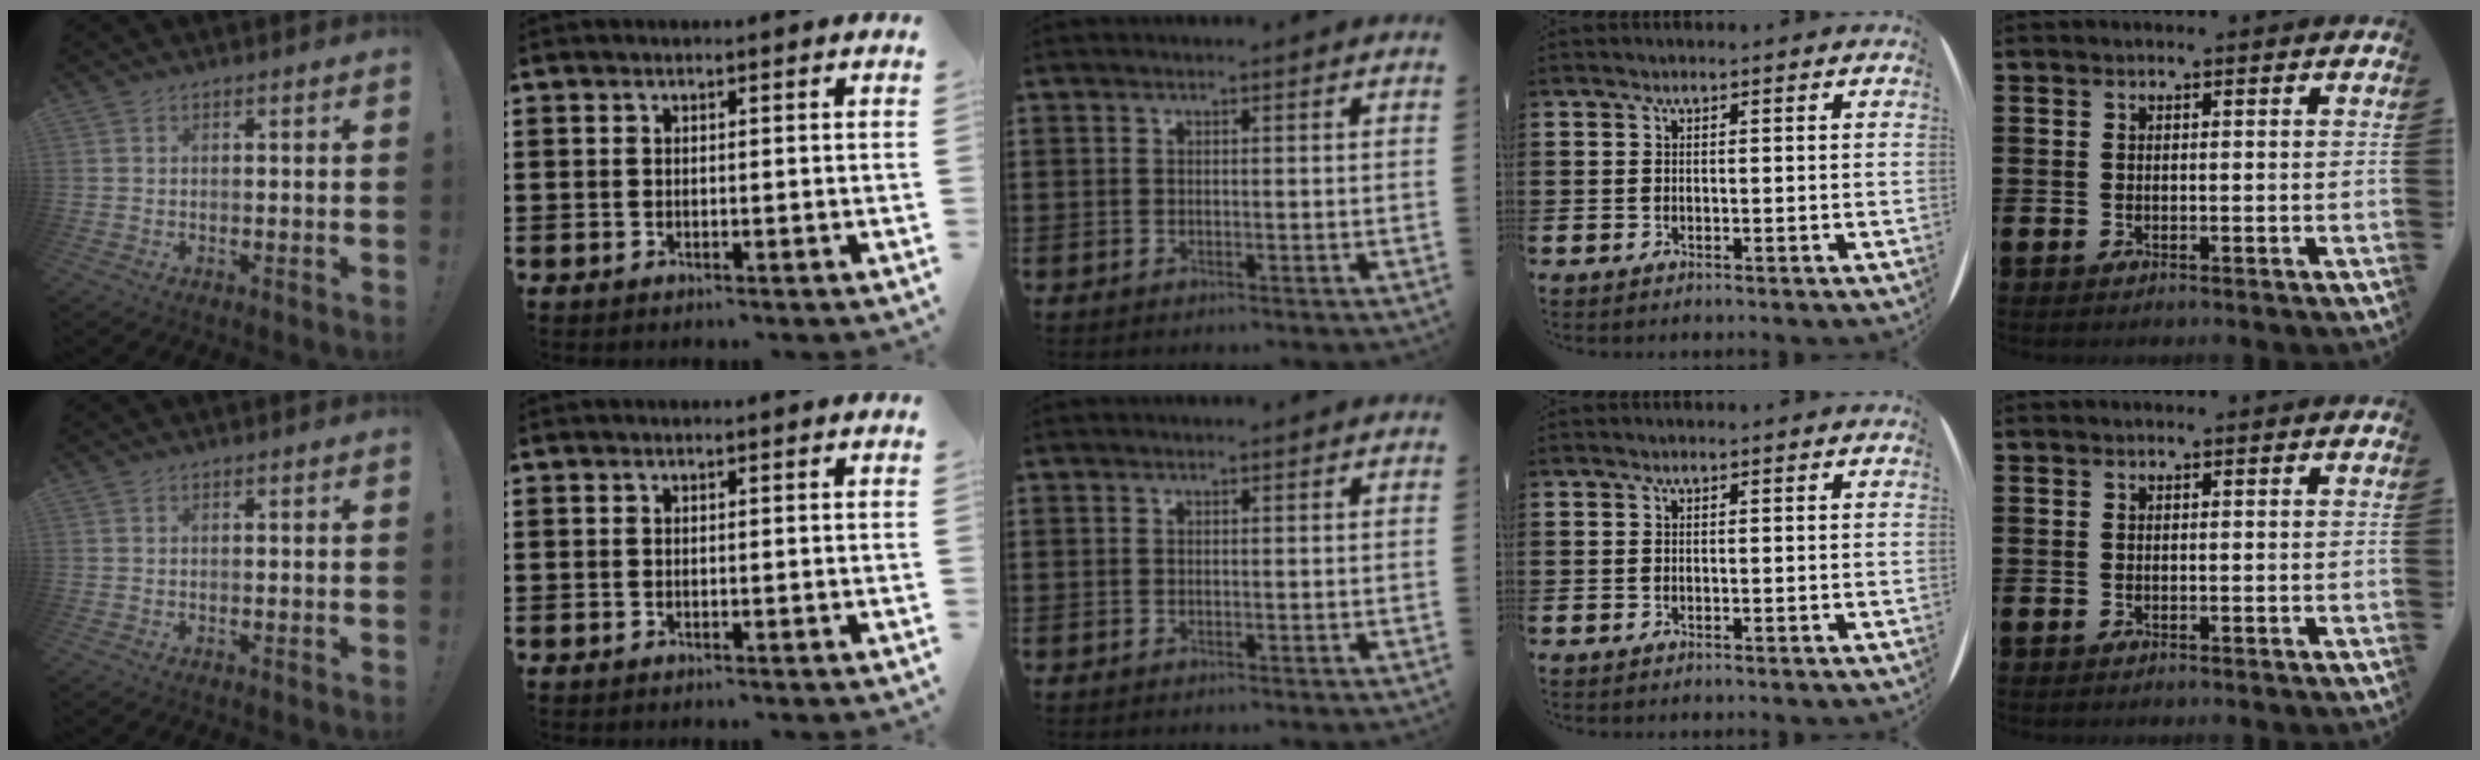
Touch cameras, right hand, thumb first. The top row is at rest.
{}